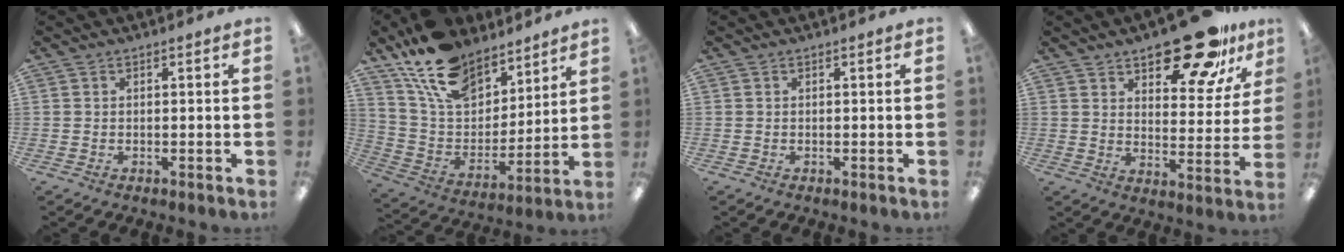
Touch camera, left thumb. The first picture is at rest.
{"total": 17.4, "force": [12.9, 9.5, 7.1], "torque": [-0.151, -0.069, 0.241]}
{"total": 0.0}
{"total": 18.1, "force": [13.2, 7.6, 9.7], "torque": [-0.124, -0.084, 0.222]}